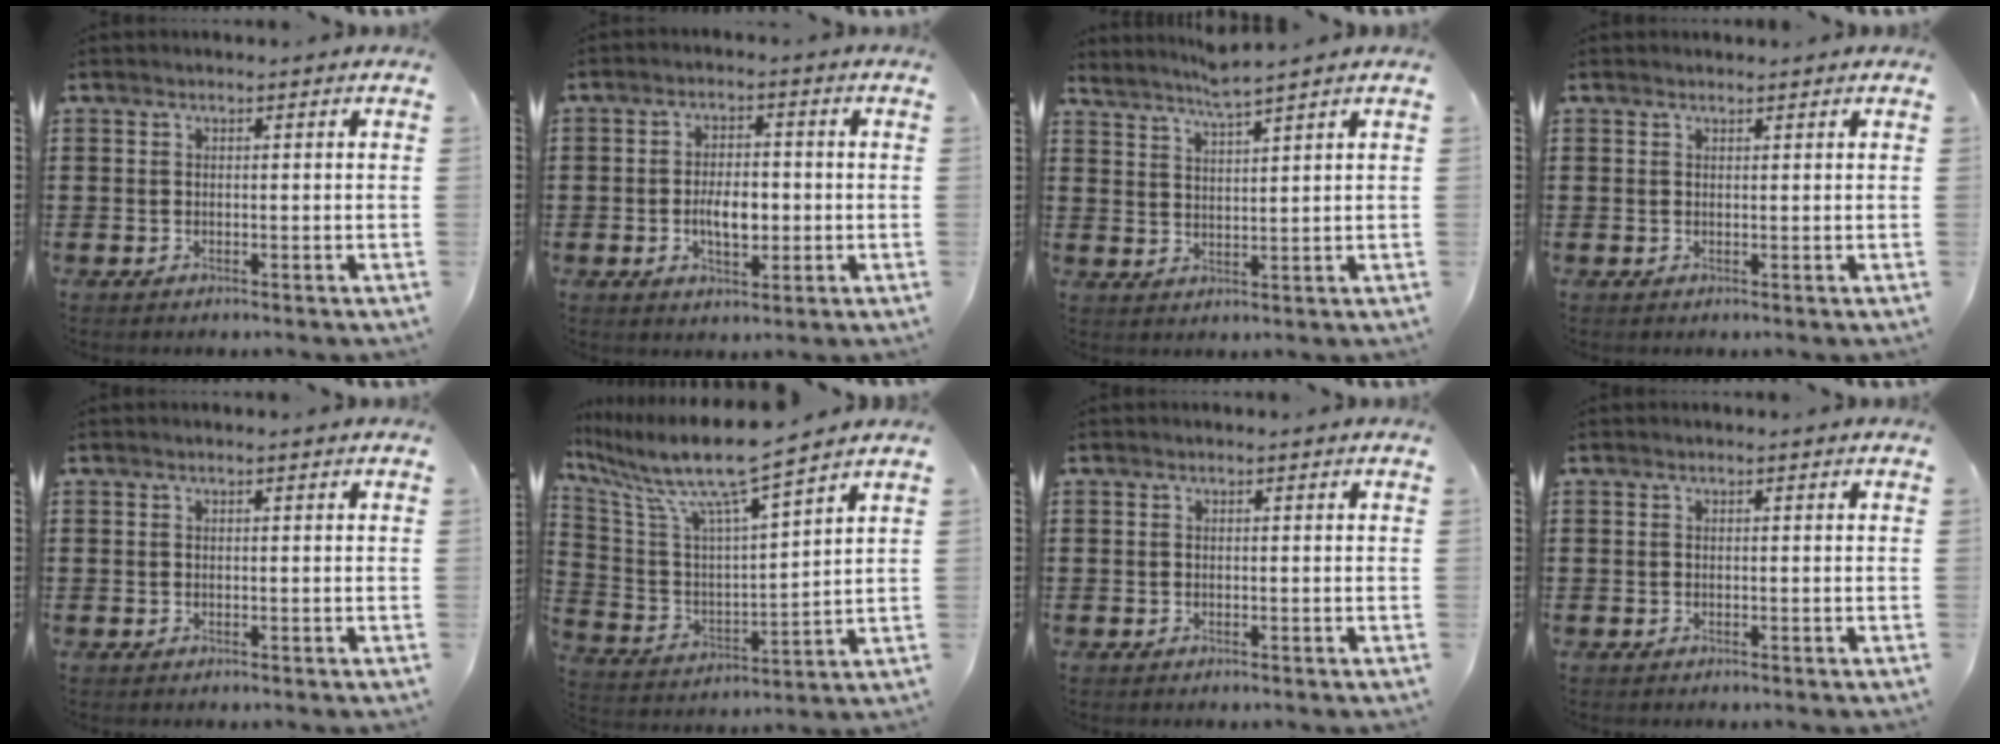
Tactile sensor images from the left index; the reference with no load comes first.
{"total": 5.2, "force": [-0.8, 2.6, 4.4], "torque": [-0.063, -0.001, -0.018]}
{"total": 3.9, "force": [3.6, -0.8, 1.2], "torque": [-0.035, -0.014, 0.063]}
{"total": 0.7, "force": [0.7, 0.1, 0.1], "torque": [-0.002, 0.000, 0.015]}
{"total": 0.0}
{"total": 10.9, "force": [8.7, 0.3, 6.5], "torque": [-0.162, -0.059, 0.141]}
{"total": 0.0}
{"total": 0.0}